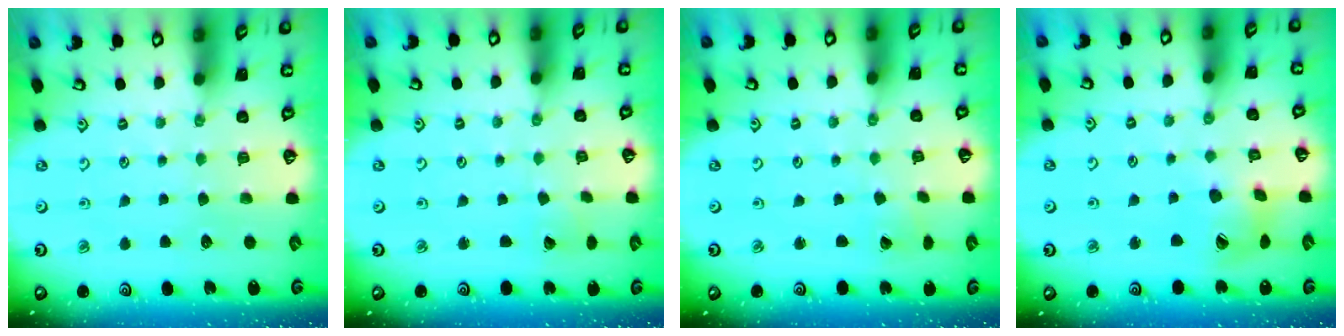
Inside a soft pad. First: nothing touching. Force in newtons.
{"total": 2.5, "press": 2.5, "slide": 0.3}
{"total": 0.0}
{"total": 10.3, "press": 10.3, "slide": 1.4}